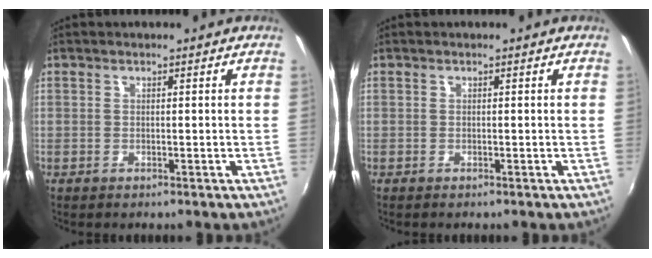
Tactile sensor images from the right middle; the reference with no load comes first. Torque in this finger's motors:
{"motor_torque": [-0.23, 0.09, -0.02, 0.01]}